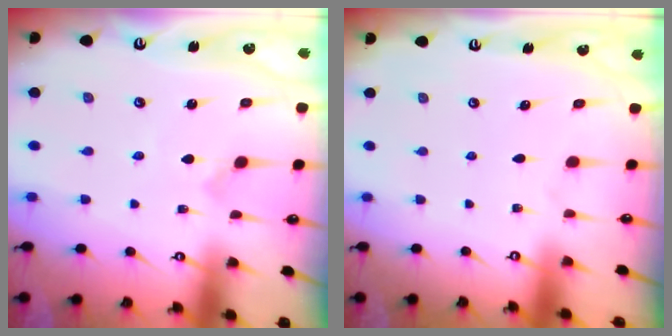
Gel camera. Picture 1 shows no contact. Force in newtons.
{"total": 0.0}